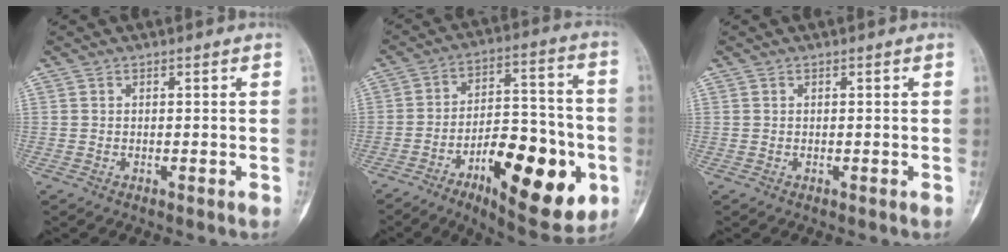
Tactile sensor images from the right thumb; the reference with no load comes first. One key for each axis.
{"total": 22.8, "fx": -8.2, "fy": 9.6, "fz": 19.0, "tx": -0.249, "ty": 0.034, "tz": -0.113}
{"total": 0.0}